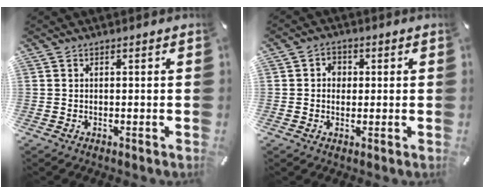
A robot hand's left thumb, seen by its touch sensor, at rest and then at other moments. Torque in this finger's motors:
{"motor_torque": [-0.08, 0.00, 0.08, 0.18, 0.00]}